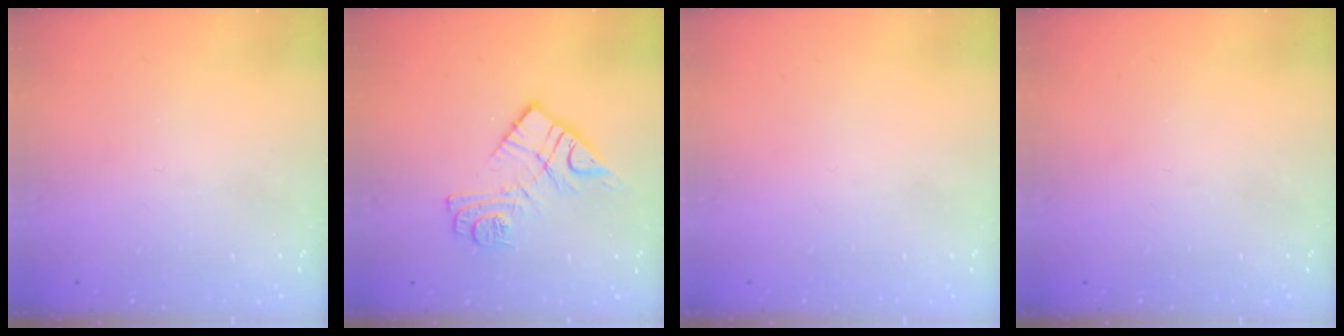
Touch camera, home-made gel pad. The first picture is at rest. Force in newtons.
{"total": 11.2, "press": 11.2, "slide": 0.4}
{"total": 1.5, "press": 1.5, "slide": 0.1}
{"total": 0.0}